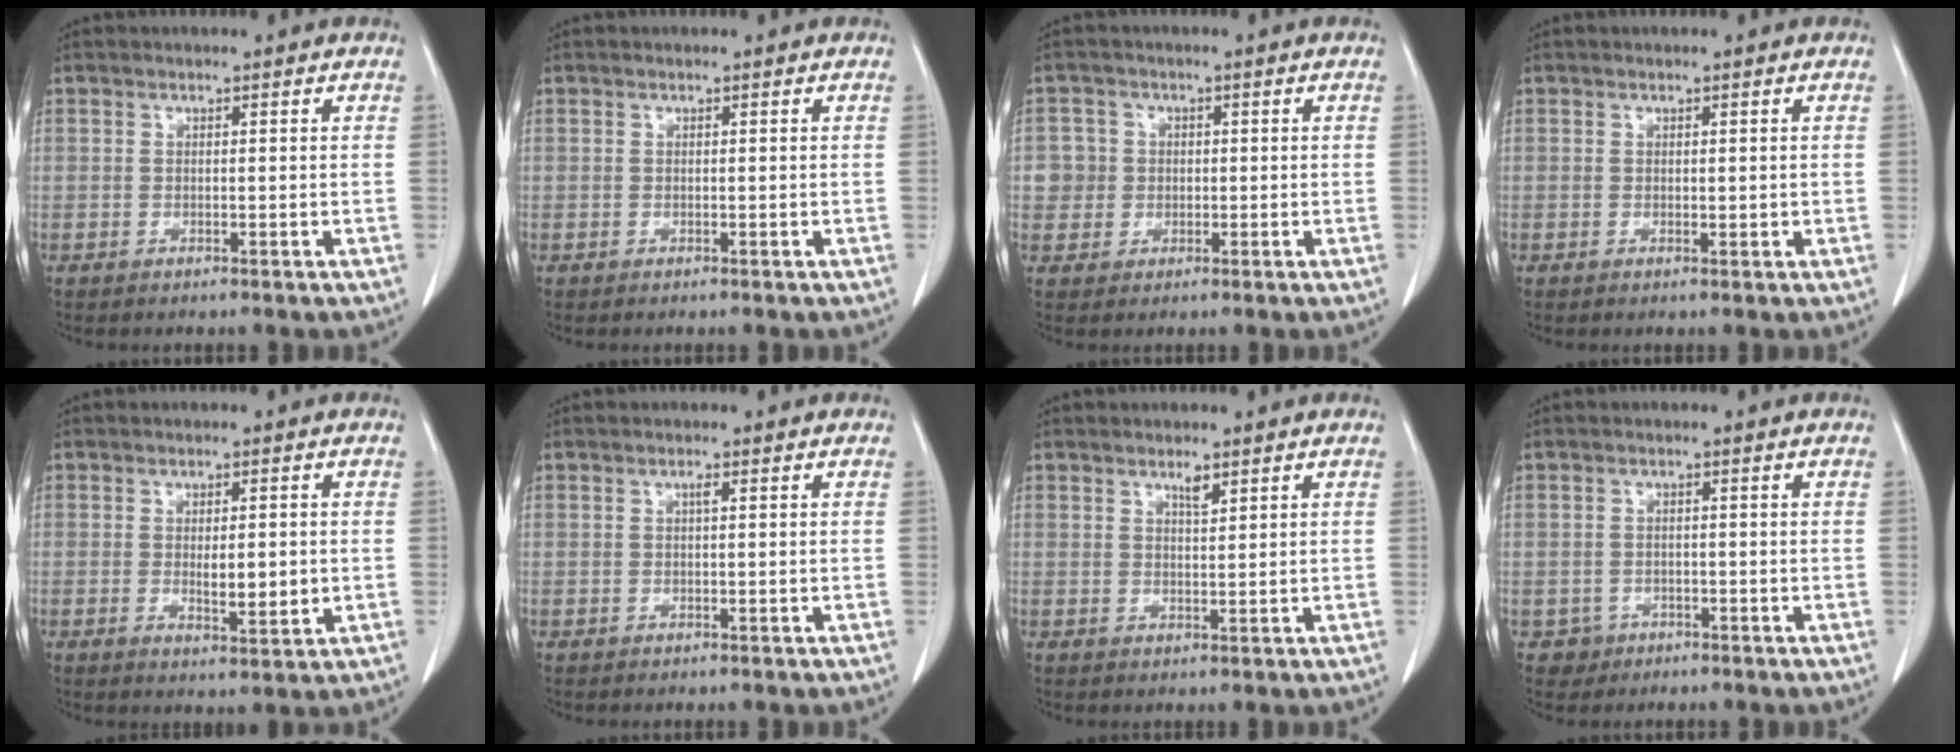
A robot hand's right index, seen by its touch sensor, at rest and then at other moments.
{"total": 0.0}
{"total": 3.8, "force": [0.1, 3.8, -0.1], "torque": [0.015, 0.010, 0.004]}
{"total": 0.7, "force": [0.0, 0.4, 0.6], "torque": [-0.006, -0.002, 0.003]}
{"total": 4.6, "force": [-0.3, 1.4, 4.4], "torque": [-0.067, -0.008, 0.001]}
{"total": 0.6, "force": [0.2, 0.1, 0.6], "torque": [-0.012, 0.001, 0.003]}
{"total": 1.7, "force": [1.2, 0.2, 1.2], "torque": [-0.024, -0.003, 0.024]}
{"total": 2.1, "force": [-1.0, 1.8, -0.1], "torque": [0.005, 0.010, -0.015]}